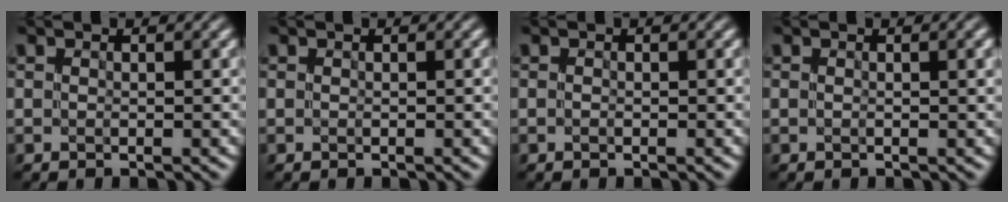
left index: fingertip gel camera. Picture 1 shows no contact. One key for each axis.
{"total": 0.0}
{"total": 0.0}
{"total": 1.9, "fx": 0.3, "fy": 0.6, "fz": 1.8, "tx": -0.024, "ty": 0.001, "tz": 0.001}